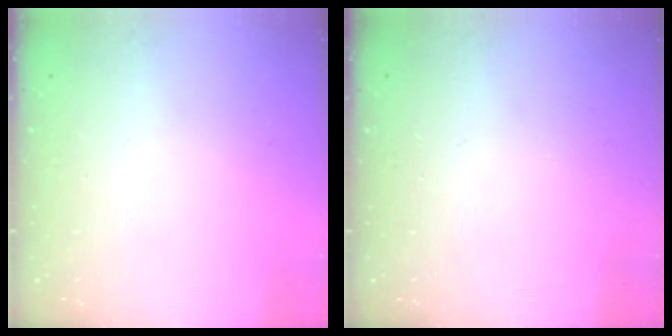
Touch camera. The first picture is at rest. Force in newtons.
{"total": 0.0}